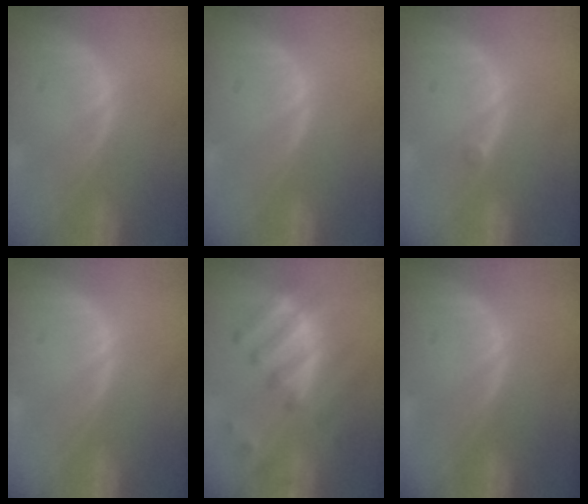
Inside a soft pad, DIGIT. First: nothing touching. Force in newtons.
{"total": 0.0}
{"total": 0.6, "press": 0.5, "slide": 0.3}
{"total": 0.0}
{"total": 8.2, "press": 8.1, "slide": 1.2}
{"total": 0.0}